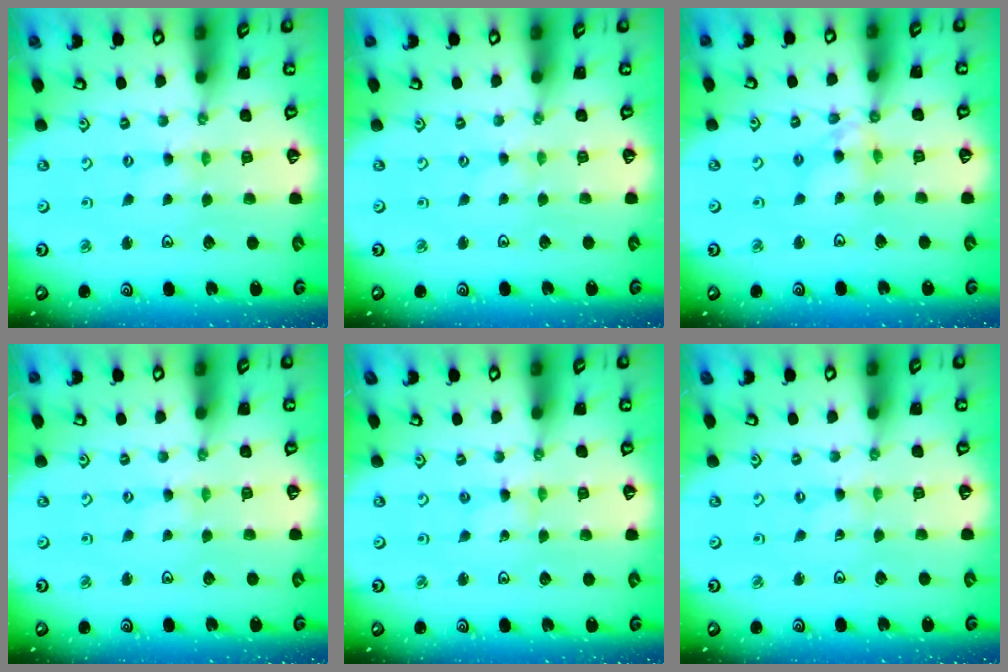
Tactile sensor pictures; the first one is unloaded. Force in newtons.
{"total": 0.0}
{"total": 7.4, "press": 7.4, "slide": 0.8}
{"total": 0.0}
{"total": 0.9, "press": 0.8, "slide": 0.1}
{"total": 0.0}